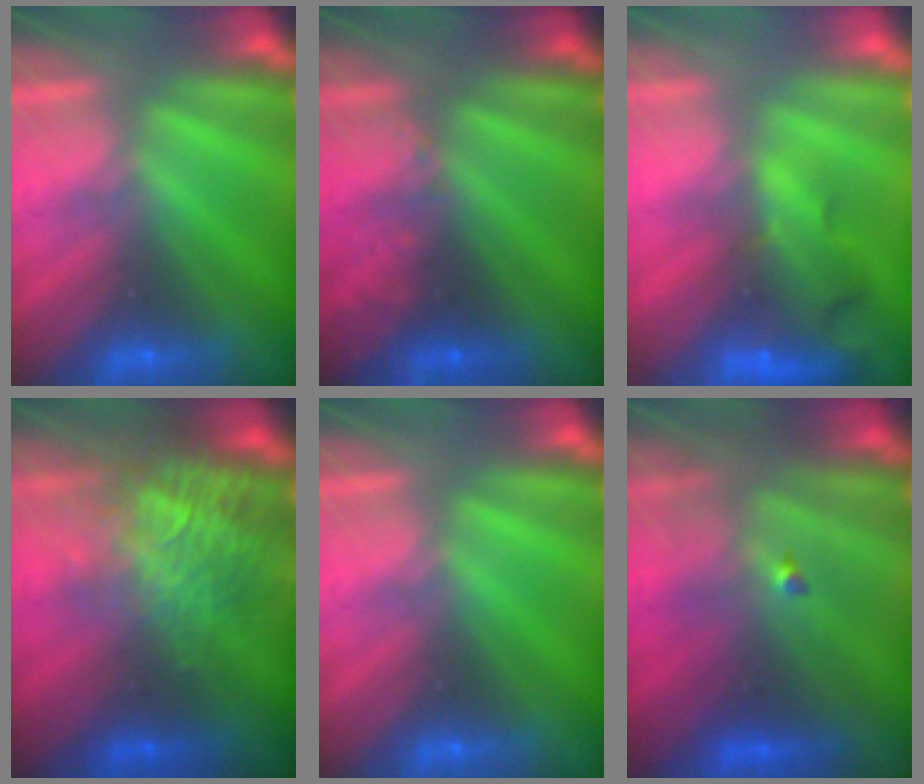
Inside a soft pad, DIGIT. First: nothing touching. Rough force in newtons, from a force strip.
{"total": 2.9}
{"total": 7.1}
{"total": 5.5}
{"total": 0.0}
{"total": 4.4}